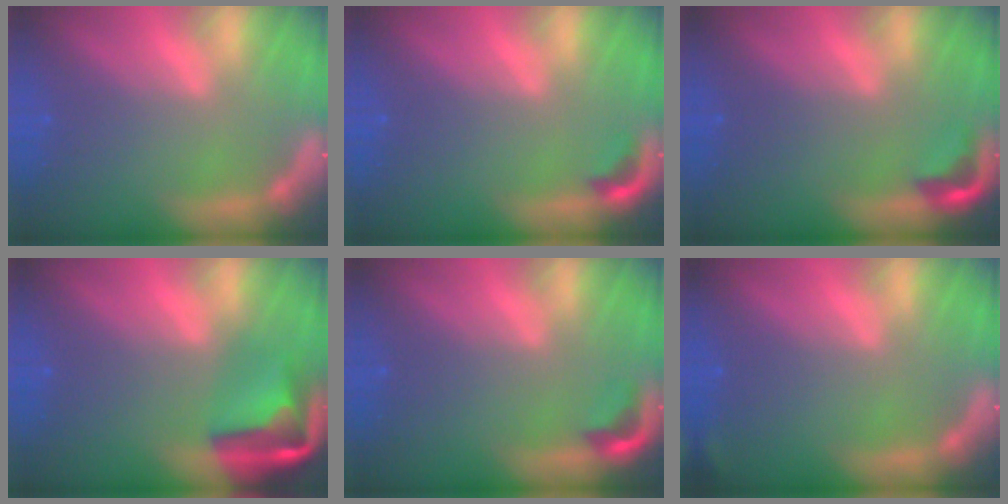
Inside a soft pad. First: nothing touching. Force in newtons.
{"total": 1.4}
{"total": 2.4}
{"total": 7.4}
{"total": 1.9}
{"total": 0.9}